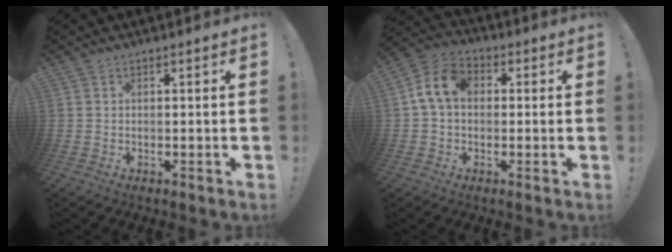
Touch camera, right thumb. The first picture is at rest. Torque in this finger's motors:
{"motor_torque": [0.07, 0.33, 0.45, -0.40, 0.03]}